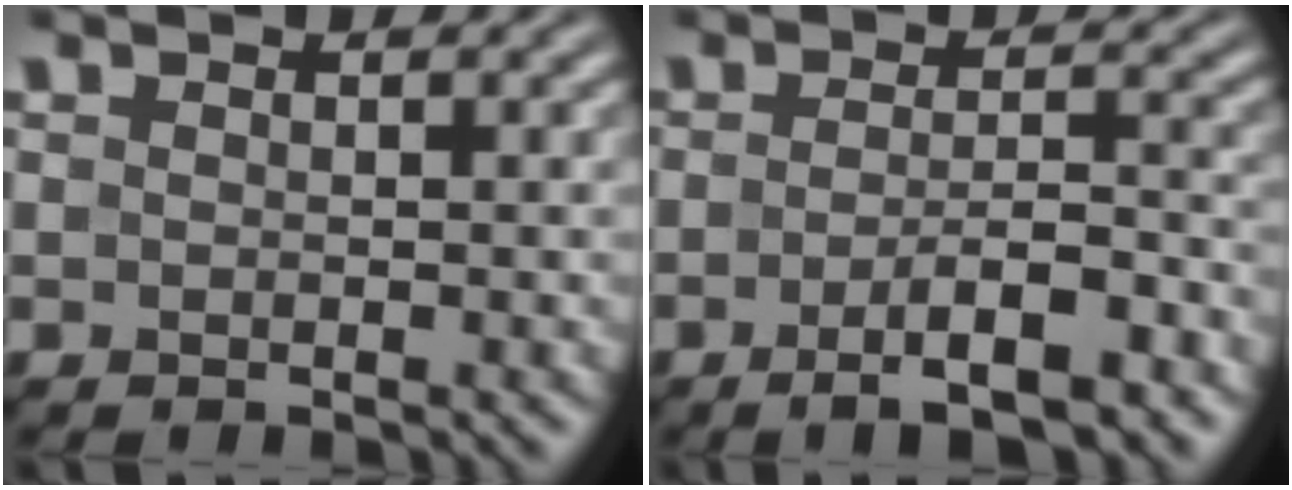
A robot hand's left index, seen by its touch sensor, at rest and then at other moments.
{"total": 5.6, "force": [-3.0, 1.5, 4.5], "torque": [-0.072, 0.002, -0.046]}